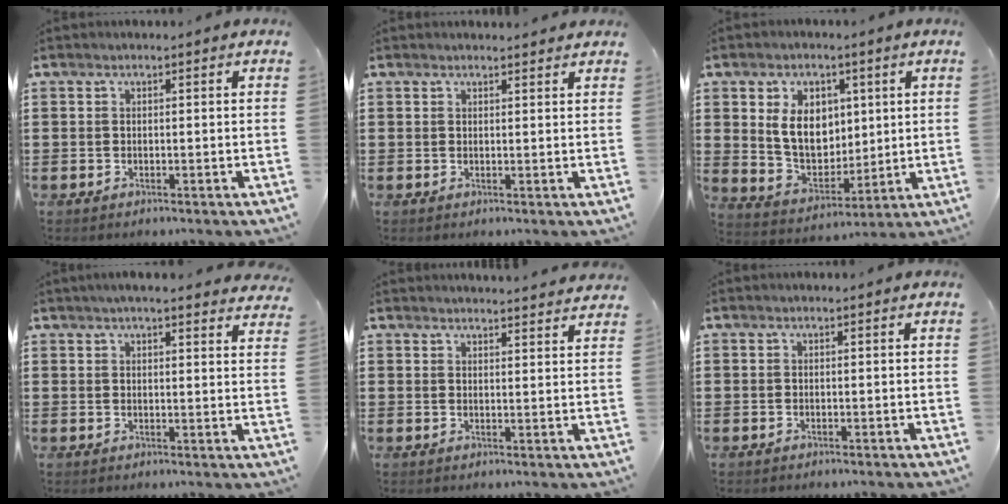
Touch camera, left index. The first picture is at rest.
{"total": 1.3, "force": [1.3, 0.0, 0.2], "torque": [-0.006, -0.001, 0.025]}
{"total": 8.5, "force": [2.4, 6.4, 5.0], "torque": [-0.118, 0.008, 0.041]}
{"total": 3.5, "force": [3.3, -0.1, 1.3], "torque": [-0.034, -0.003, 0.060]}
{"total": 2.7, "force": [2.6, -0.3, 0.1], "torque": [-0.009, -0.012, 0.050]}
{"total": 0.0}